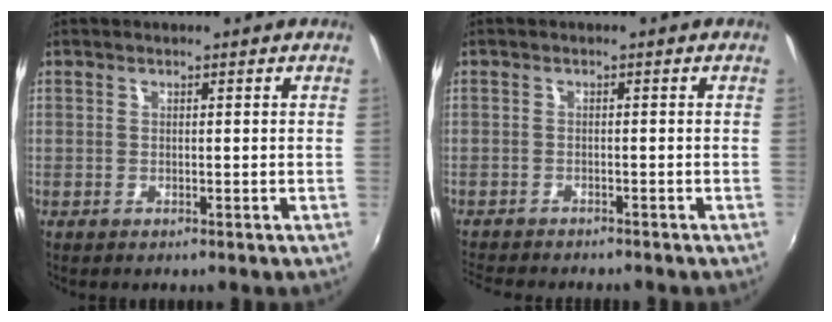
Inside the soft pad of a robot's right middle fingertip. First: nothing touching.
{"total": 6.0, "force": [-5.6, 0.9, 2.0], "torque": [-0.055, -0.019, -0.092]}